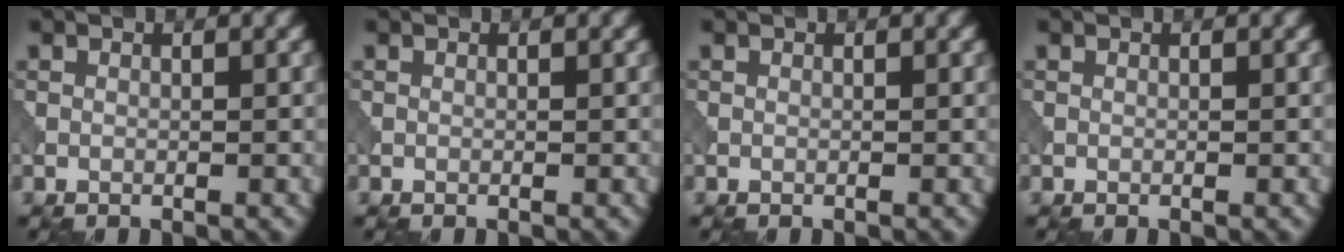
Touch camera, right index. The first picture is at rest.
{"total": 0.0}
{"total": 0.0}
{"total": 0.0}